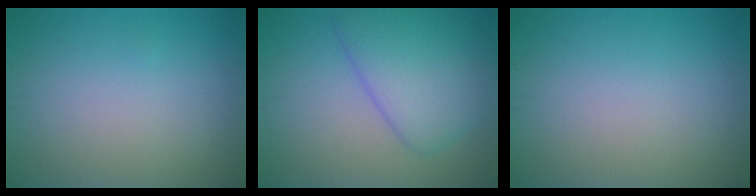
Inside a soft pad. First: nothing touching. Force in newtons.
{"total": 5.8, "press": 5.8, "slide": 0.4}
{"total": 0.0}